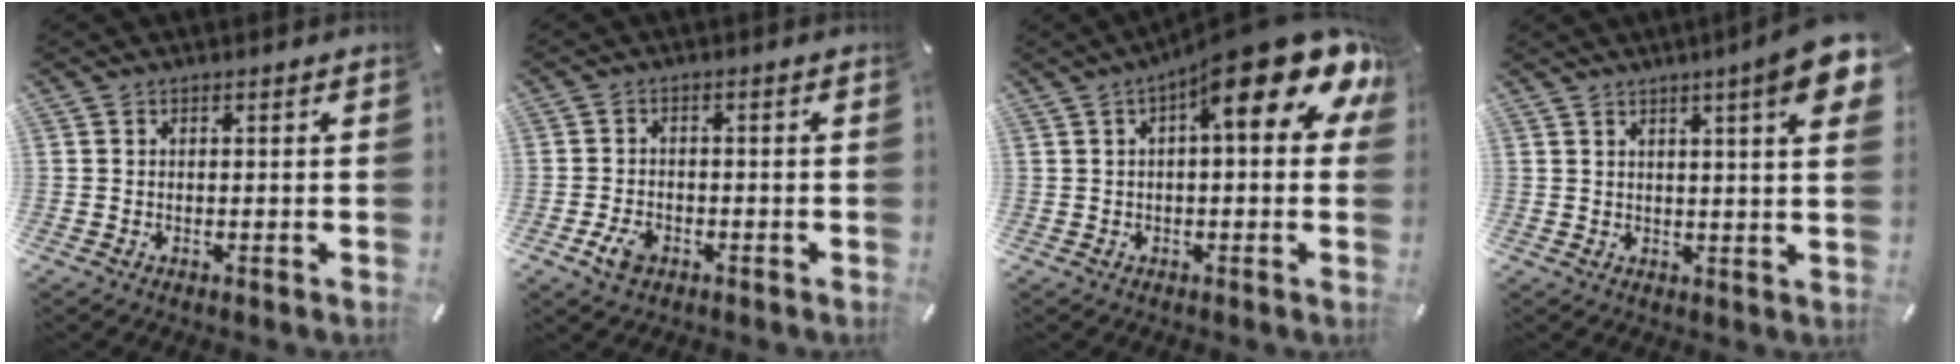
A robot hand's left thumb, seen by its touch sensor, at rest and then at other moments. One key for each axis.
{"total": 4.2, "fx": -2.1, "fy": 2.8, "fz": 2.3, "tx": -0.065, "ty": 0.001, "tz": -0.045}
{"total": 18.2, "fx": 8.6, "fy": 5.4, "fz": 15.1, "tx": -0.204, "ty": -0.065, "tz": 0.130}
{"total": 9.0, "fx": 4.4, "fy": 0.8, "fz": 7.8, "tx": -0.118, "ty": -0.018, "tz": 0.068}